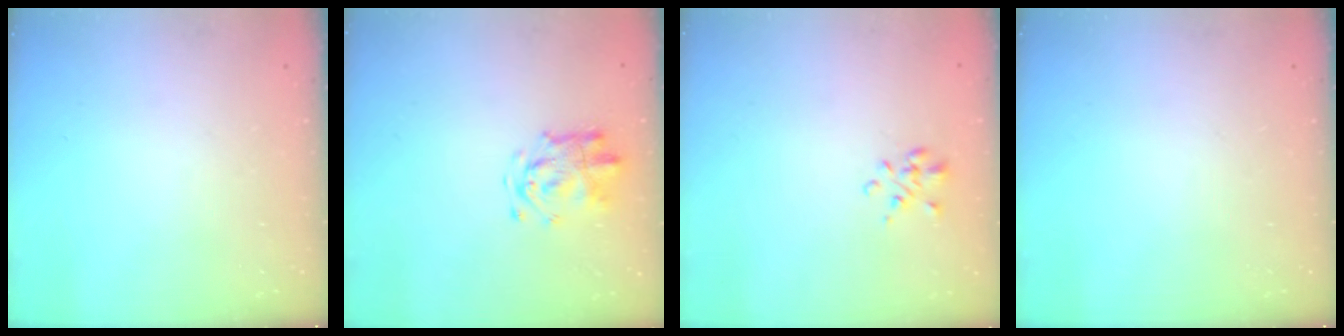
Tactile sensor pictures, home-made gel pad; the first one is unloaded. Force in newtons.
{"total": 4.5, "press": 4.4, "slide": 0.9}
{"total": 1.3, "press": 1.2, "slide": 0.7}
{"total": 0.0}